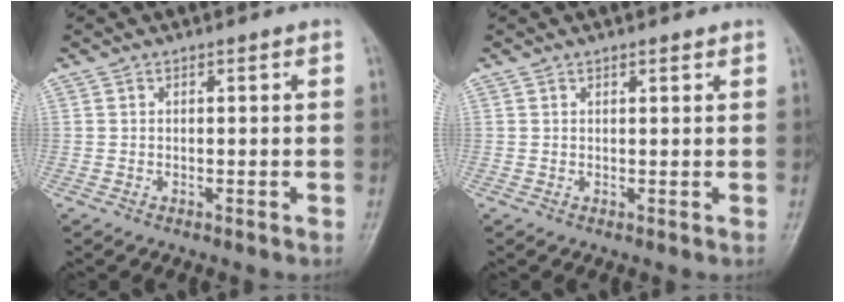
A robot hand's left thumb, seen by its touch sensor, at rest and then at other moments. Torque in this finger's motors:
{"motor_torque": [-0.35, -0.11, -0.16, 0.02, 0.08]}